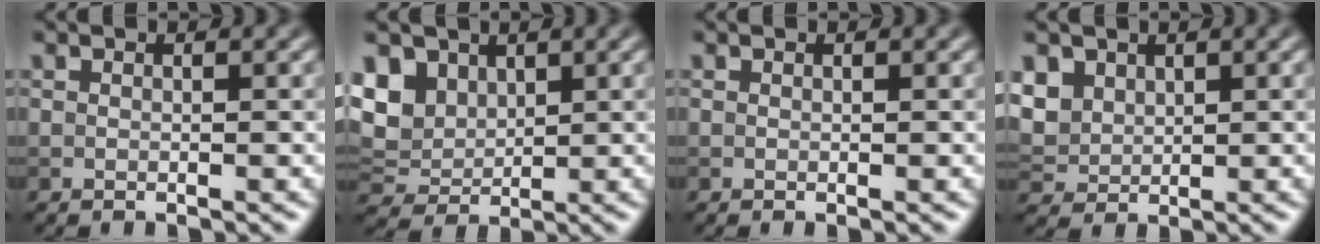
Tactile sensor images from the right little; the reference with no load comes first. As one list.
[{"total": 6.2, "force": [2.7, 4.5, 3.3], "torque": [-0.097, 0.017, 0.054]}, {"total": 0.0}, {"total": 4.2, "force": [1.9, 3.2, 2.0], "torque": [-0.068, 0.007, 0.048]}]